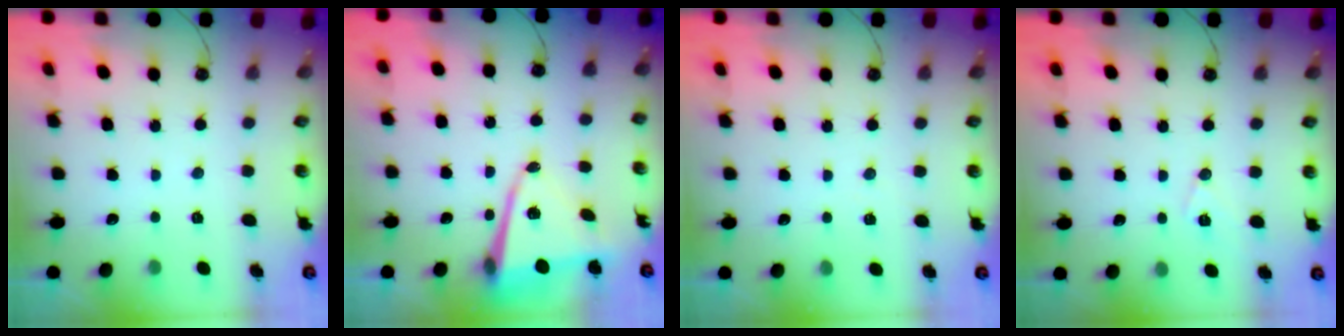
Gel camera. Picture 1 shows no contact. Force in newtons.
{"total": 10.6, "press": 10.4, "slide": 1.7}
{"total": 2.4, "press": 2.2, "slide": 1.1}
{"total": 6.9, "press": 5.3, "slide": 4.5}